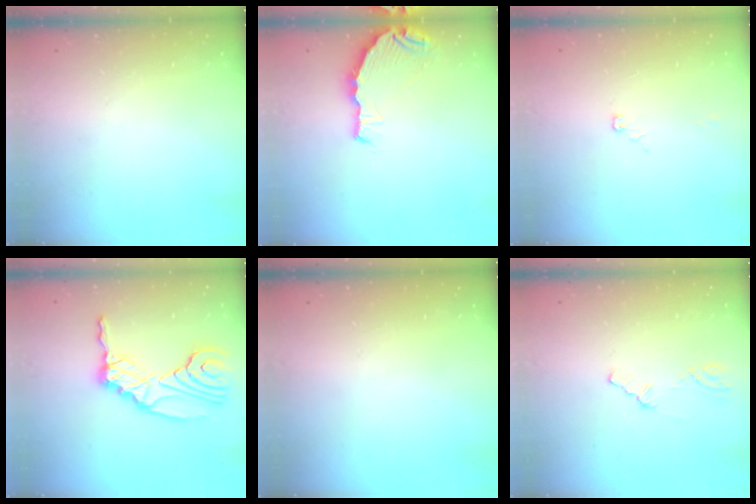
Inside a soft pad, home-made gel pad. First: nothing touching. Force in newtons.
{"total": 7.3, "press": 6.4, "slide": 3.5}
{"total": 3.8, "press": 3.8, "slide": 0.4}
{"total": 15.6, "press": 15.4, "slide": 2.1}
{"total": 0.0}
{"total": 0.6, "press": 0.6, "slide": 0.2}